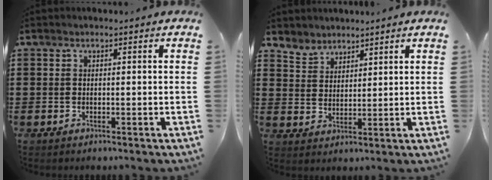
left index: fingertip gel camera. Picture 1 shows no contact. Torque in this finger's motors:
{"motor_torque": [-0.13, -0.11, -0.36, -0.09]}